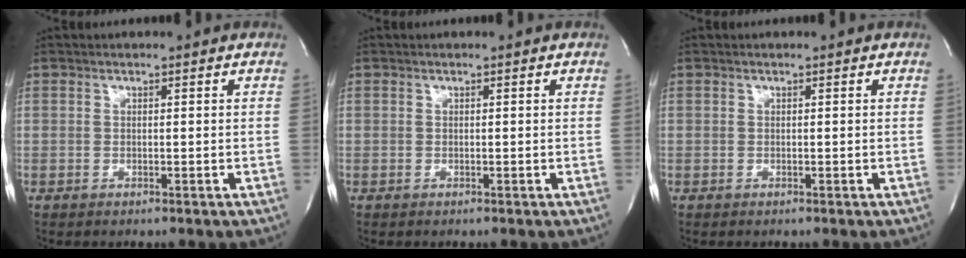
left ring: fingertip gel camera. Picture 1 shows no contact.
{"total": 0.0}
{"total": 0.0}